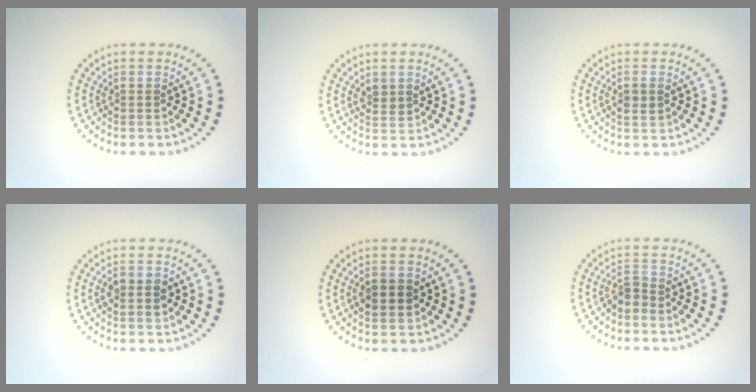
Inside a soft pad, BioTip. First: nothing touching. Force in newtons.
{"total": 1.4, "press": 1.3, "slide": 0.5}
{"total": 1.3, "press": 1.3, "slide": 0.3}
{"total": 2.1, "press": 2.1, "slide": 0.1}
{"total": 2.5, "press": 2.5, "slide": 0.1}
{"total": 1.5, "press": 1.2, "slide": 0.9}